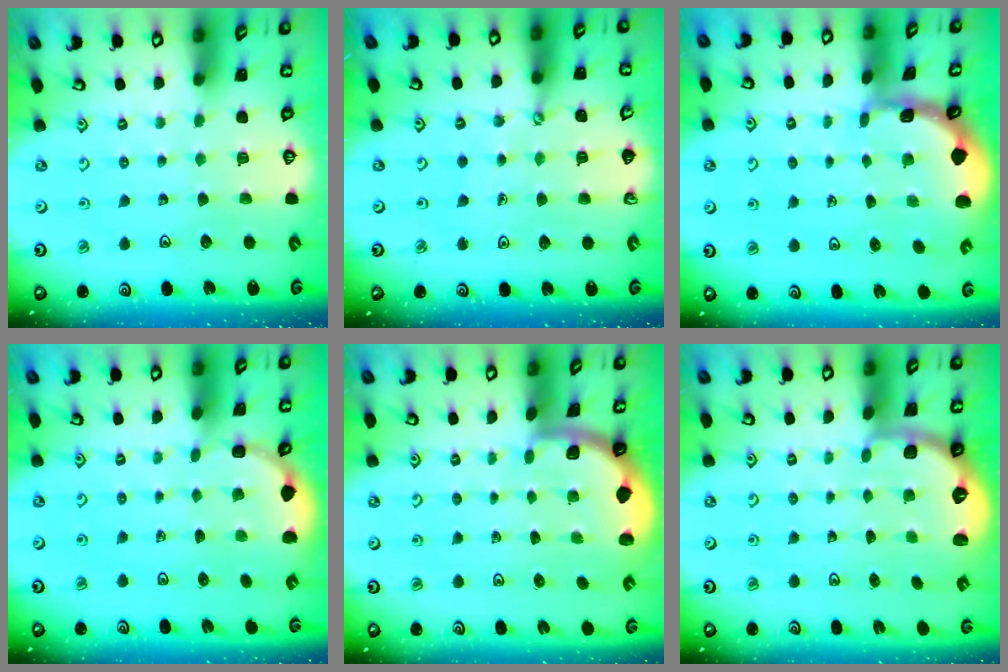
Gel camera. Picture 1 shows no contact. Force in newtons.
{"total": 1.4, "press": 1.3, "slide": 0.1}
{"total": 0.9, "press": 0.9, "slide": 0.2}
{"total": 1.6, "press": 1.2, "slide": 1.0}
{"total": 1.4, "press": 1.4, "slide": 0.1}
{"total": 2.8, "press": 2.0, "slide": 2.0}